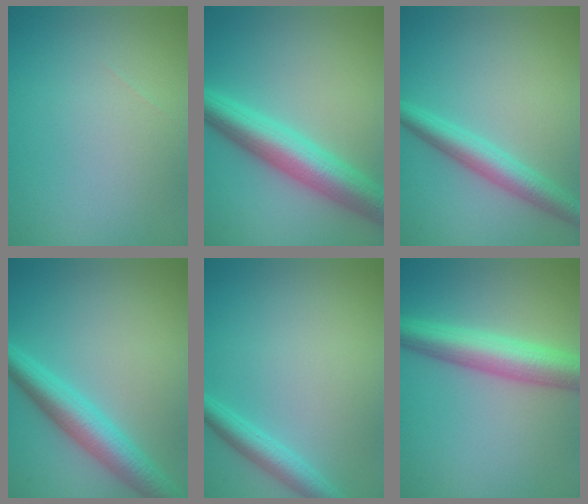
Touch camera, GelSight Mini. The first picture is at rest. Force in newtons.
{"total": 6.9, "press": 6.9, "slide": 0.1}
{"total": 3.9, "press": 3.9, "slide": 0.1}
{"total": 5.2, "press": 5.2, "slide": 0.1}
{"total": 2.6, "press": 2.6, "slide": 0.2}
{"total": 6.4, "press": 6.4, "slide": 0.2}